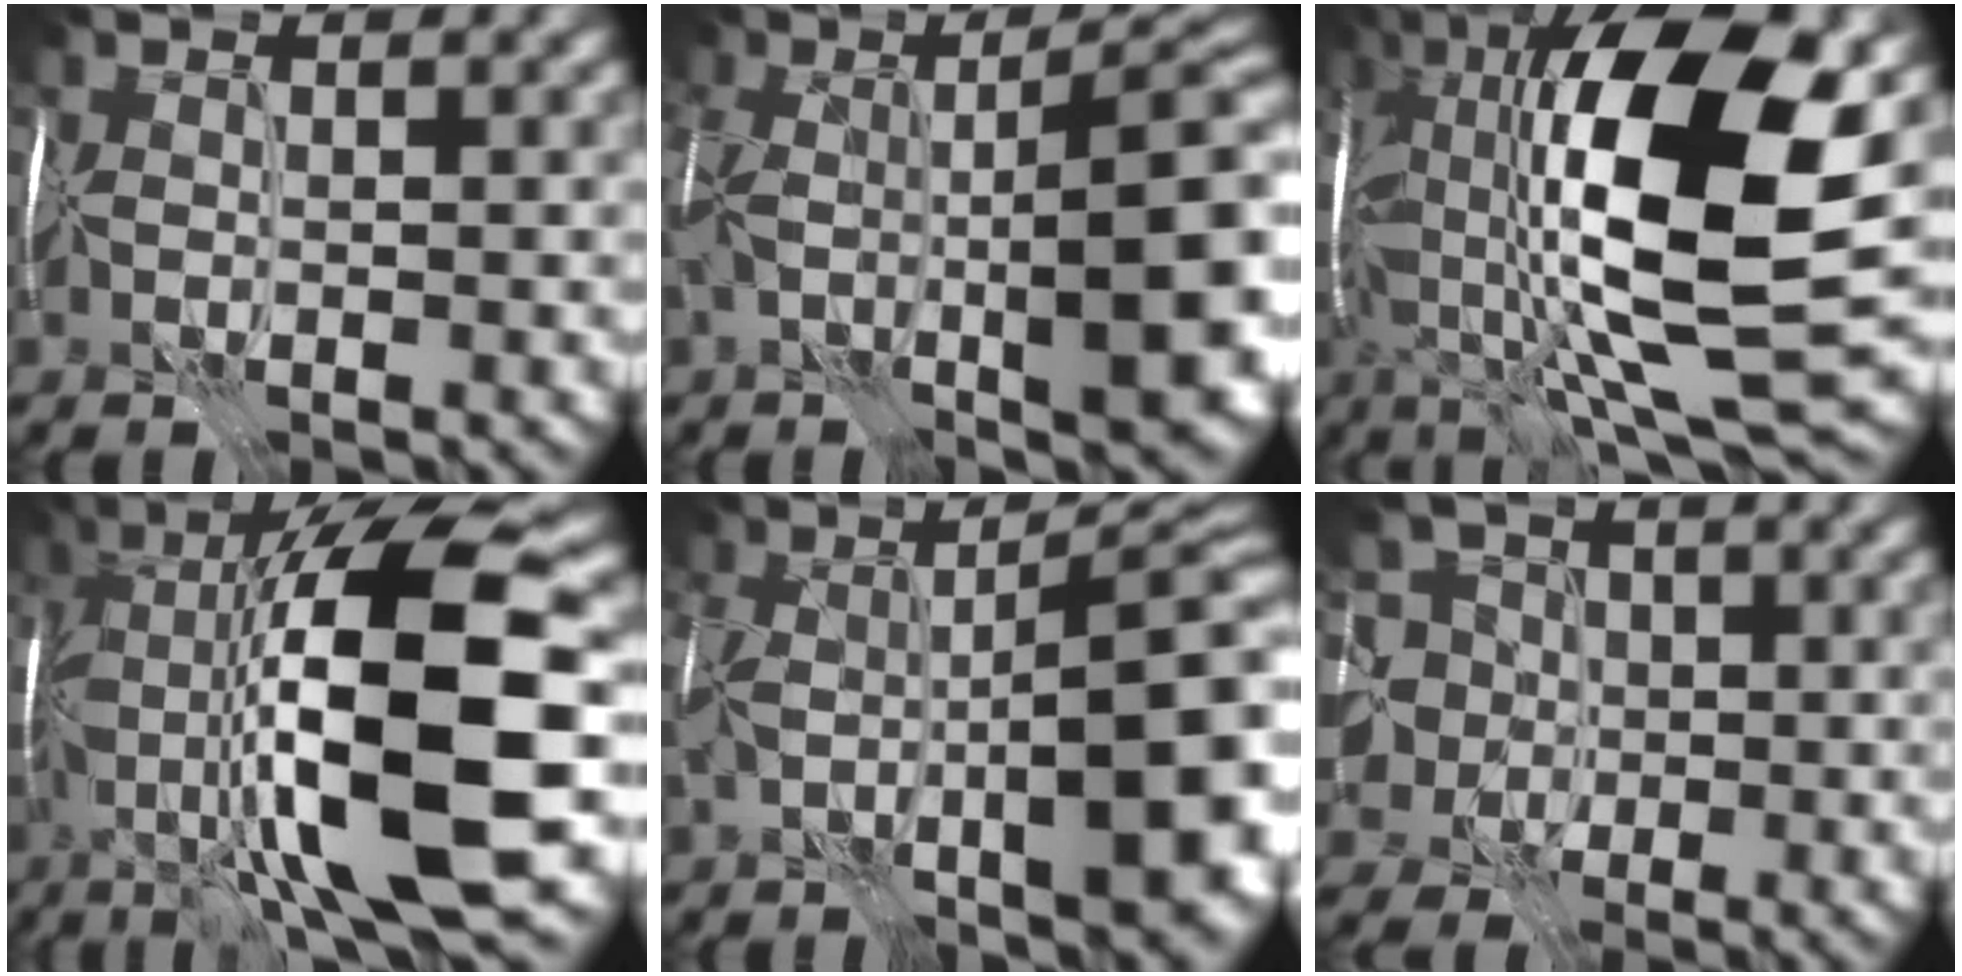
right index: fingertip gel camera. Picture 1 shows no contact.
{"total": 11.7, "force": [-1.2, 3.4, 11.1], "torque": [-0.186, 0.004, -0.016]}
{"total": 17.3, "force": [1.9, 6.5, 16.0], "torque": [-0.307, 0.014, 0.031]}
{"total": 15.1, "force": [-1.7, 3.3, 14.6], "torque": [-0.249, 0.029, -0.023]}
{"total": 13.0, "force": [-1.9, 4.4, 12.0], "torque": [-0.199, 0.000, -0.028]}
{"total": 7.7, "force": [-0.7, 7.2, 2.7], "torque": [-0.063, 0.026, -0.051]}